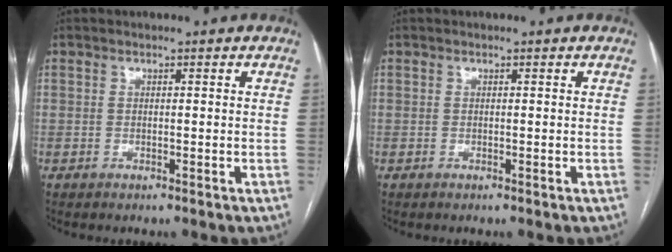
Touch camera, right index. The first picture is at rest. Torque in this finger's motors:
{"motor_torque": [0.00, 0.00, 0.00, 0.00]}